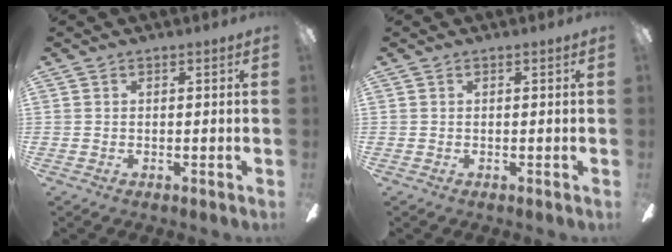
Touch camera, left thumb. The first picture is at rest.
{"total": 0.0}